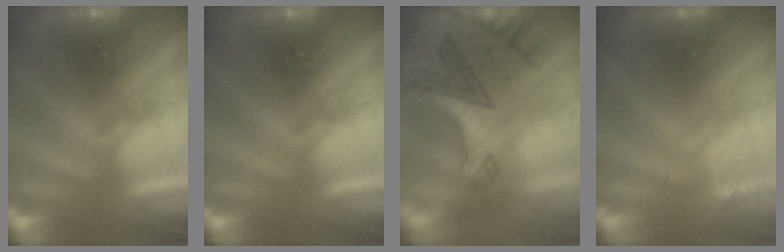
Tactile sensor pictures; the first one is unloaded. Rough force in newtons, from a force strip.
{"total": 0.0}
{"total": 3.1}
{"total": 2.7}